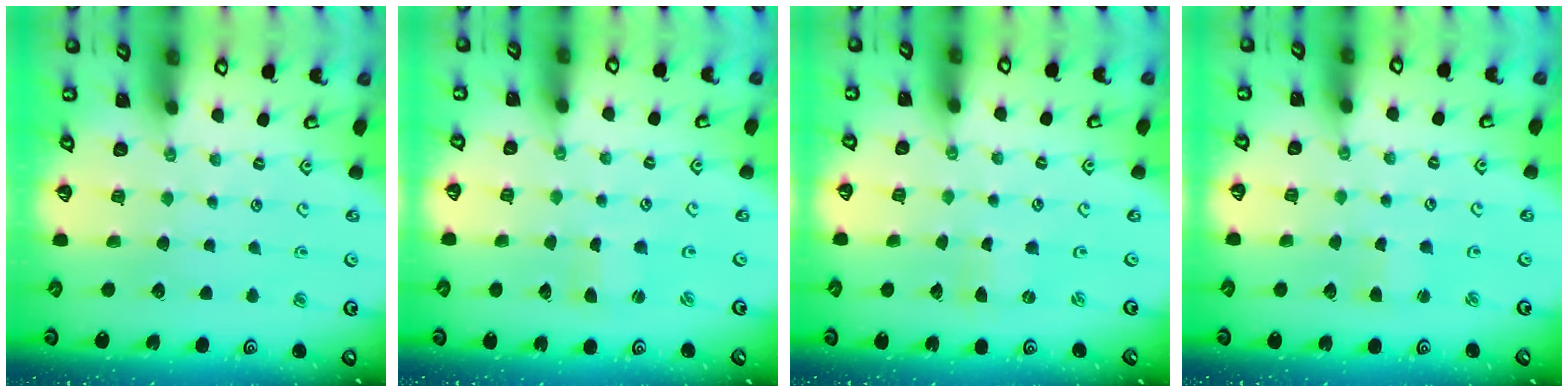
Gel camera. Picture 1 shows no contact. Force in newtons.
{"total": 1.1, "press": 1.1, "slide": 0.1}
{"total": 0.0}
{"total": 2.4, "press": 2.3, "slide": 0.3}